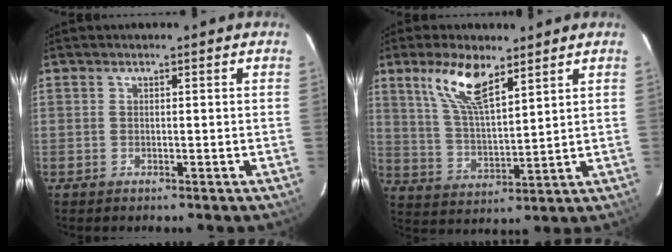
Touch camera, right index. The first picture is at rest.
{"total": 10.6, "force": [6.7, 3.4, 7.4], "torque": [-0.146, 0.008, 0.137]}